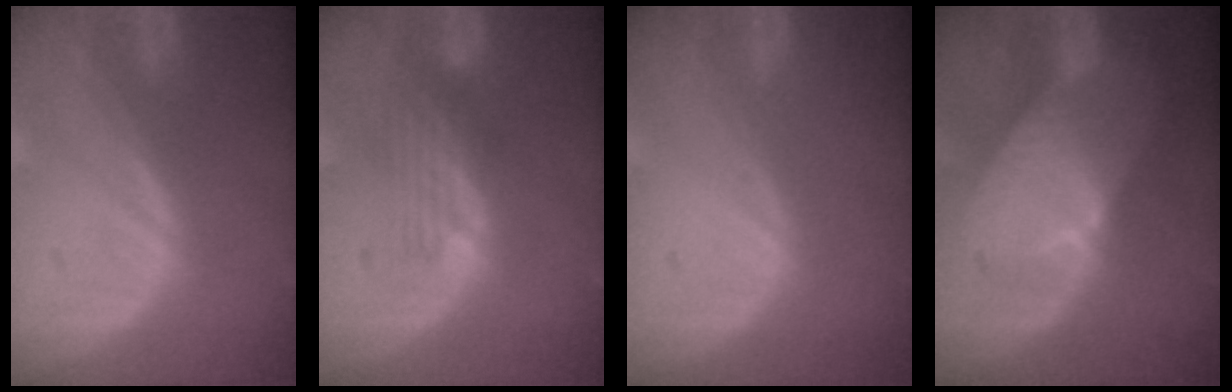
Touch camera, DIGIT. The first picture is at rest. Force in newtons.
{"total": 4.4, "press": 3.8, "slide": 2.2}
{"total": 0.0}
{"total": 7.3, "press": 7.3, "slide": 1.0}